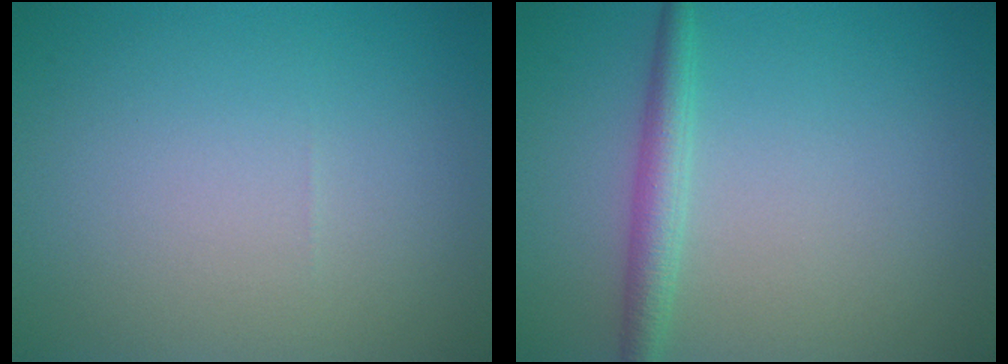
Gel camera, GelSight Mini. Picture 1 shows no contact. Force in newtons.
{"total": 2.3, "press": 2.3, "slide": 0.1}